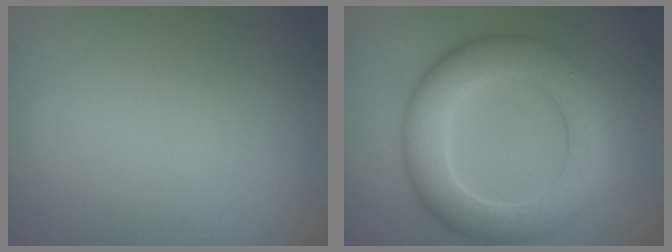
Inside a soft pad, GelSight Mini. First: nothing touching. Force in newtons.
{"total": 7.2, "press": 7.1, "slide": 0.6}